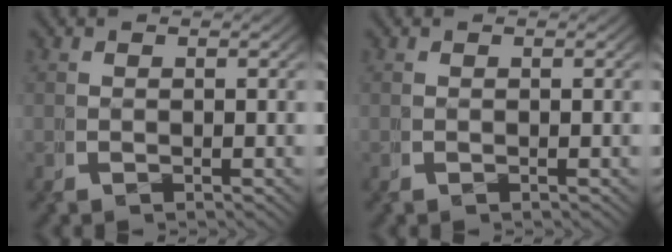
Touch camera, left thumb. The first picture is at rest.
{"total": 0.0}